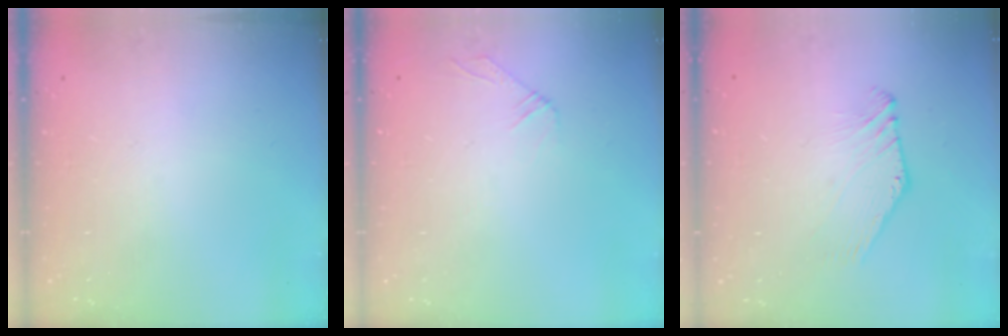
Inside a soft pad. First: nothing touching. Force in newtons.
{"total": 5.4, "press": 5.4, "slide": 0.9}
{"total": 2.1, "press": 2.1, "slide": 0.1}